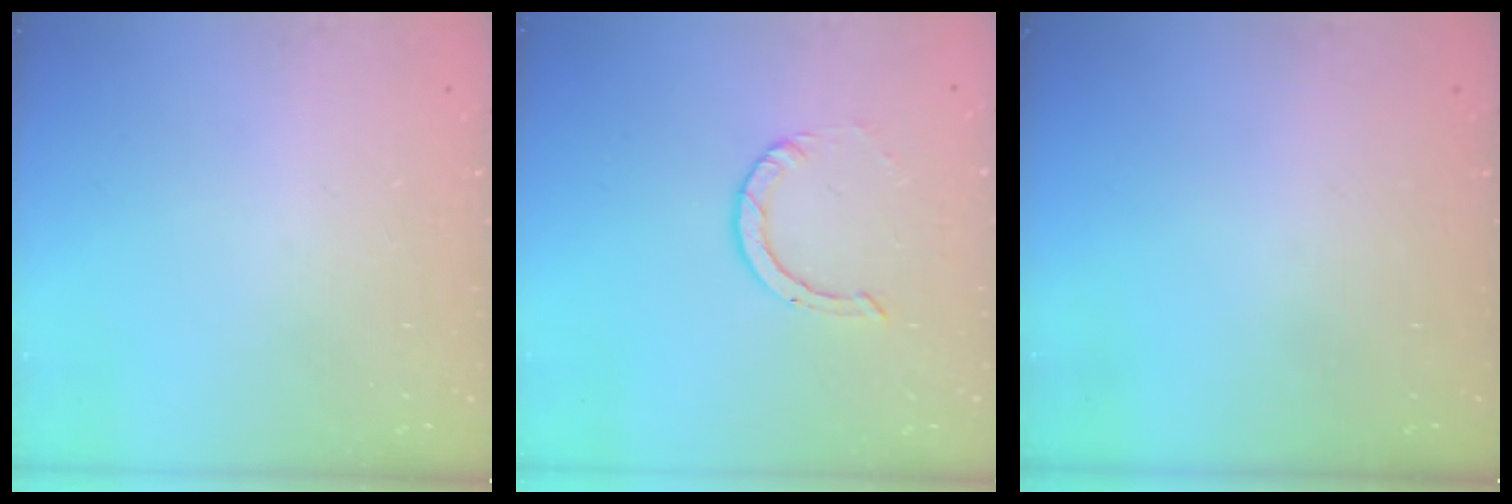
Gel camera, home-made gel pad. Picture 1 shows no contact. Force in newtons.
{"total": 2.2, "press": 2.2, "slide": 0.2}
{"total": 0.0}